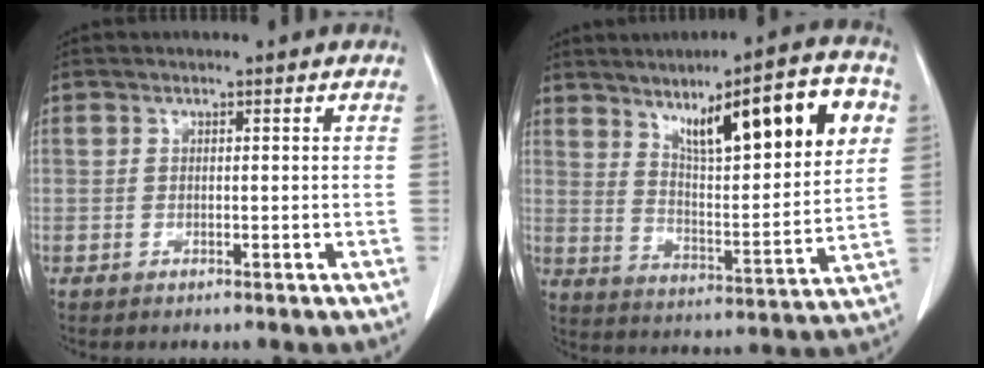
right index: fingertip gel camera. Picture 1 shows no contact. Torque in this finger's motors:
{"motor_torque": [1.09, 1.04, 0.36, 0.09]}